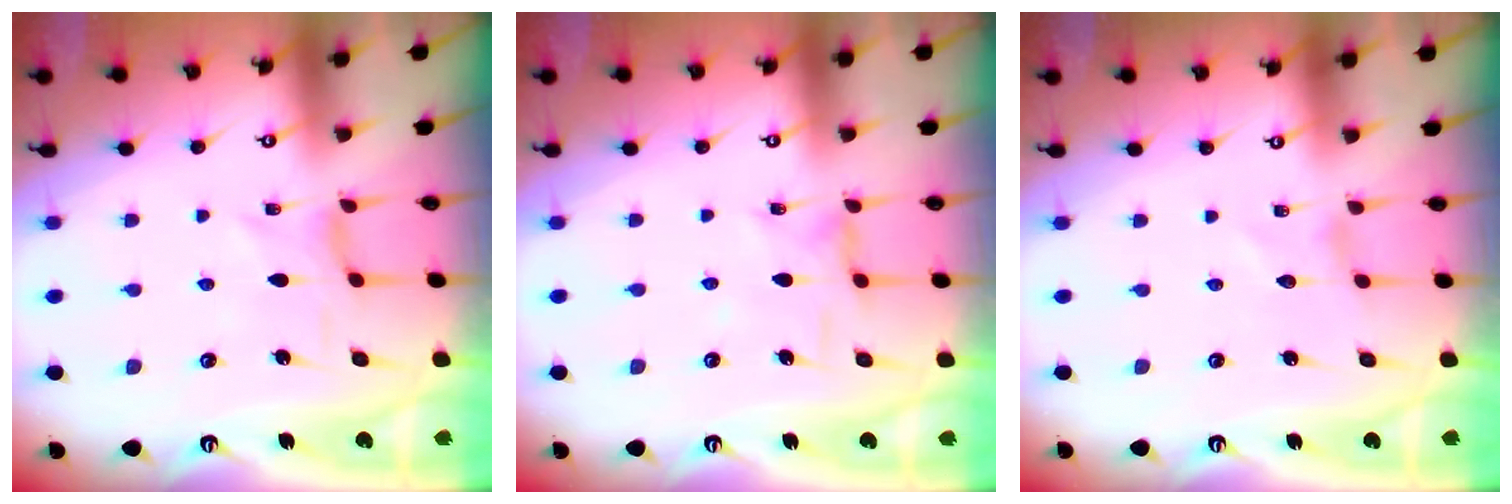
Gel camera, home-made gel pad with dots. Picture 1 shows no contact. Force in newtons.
{"total": 2.8, "press": 2.8, "slide": 0.3}
{"total": 0.0}